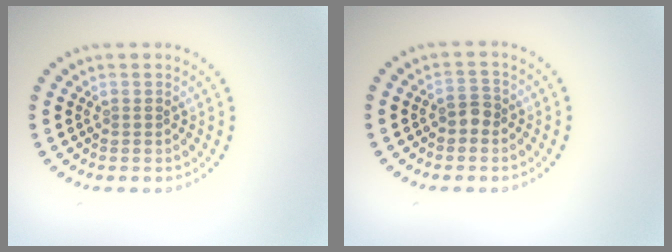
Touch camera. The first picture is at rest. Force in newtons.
{"total": 1.5, "press": 1.4, "slide": 0.6}